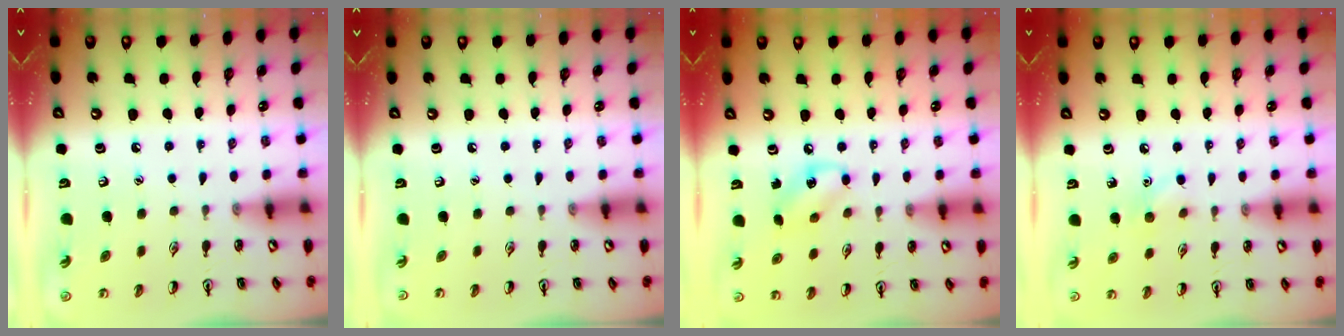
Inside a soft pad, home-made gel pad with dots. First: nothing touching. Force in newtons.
{"total": 0.0}
{"total": 6.0, "press": 6.0, "slide": 0.6}
{"total": 5.5, "press": 5.2, "slide": 1.6}